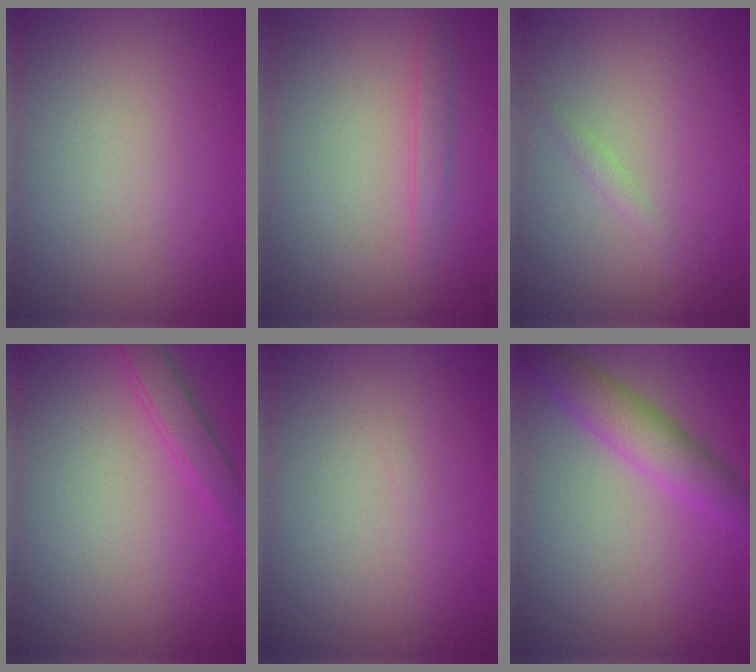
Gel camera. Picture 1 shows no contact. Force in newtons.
{"total": 1.3, "press": 1.3, "slide": 0.2}
{"total": 0.7, "press": 0.7, "slide": 0.1}
{"total": 1.9, "press": 1.9, "slide": 0.1}
{"total": 0.0}
{"total": 4.1, "press": 4.1, "slide": 0.1}